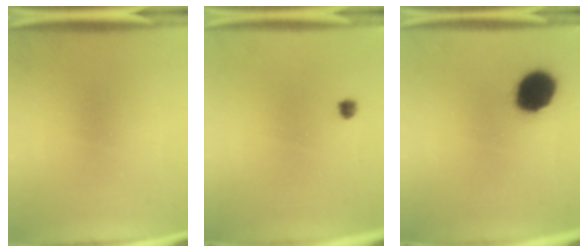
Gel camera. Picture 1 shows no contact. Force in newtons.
{"total": 1.2}
{"total": 12.6}